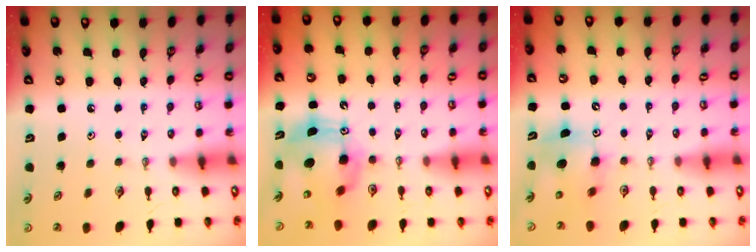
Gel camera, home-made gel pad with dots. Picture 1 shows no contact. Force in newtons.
{"total": 10.4, "press": 10.4, "slide": 0.7}
{"total": 8.0, "press": 7.8, "slide": 1.6}